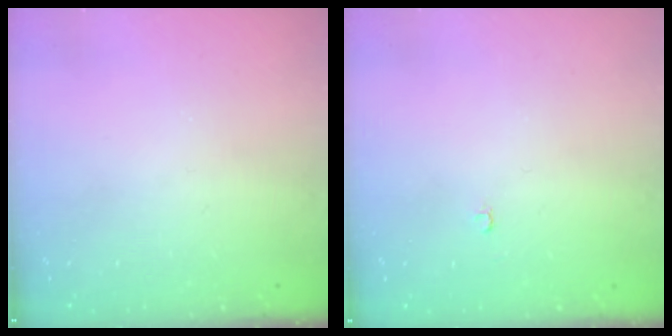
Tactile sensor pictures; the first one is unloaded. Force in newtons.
{"total": 2.1, "press": 2.1, "slide": 0.2}